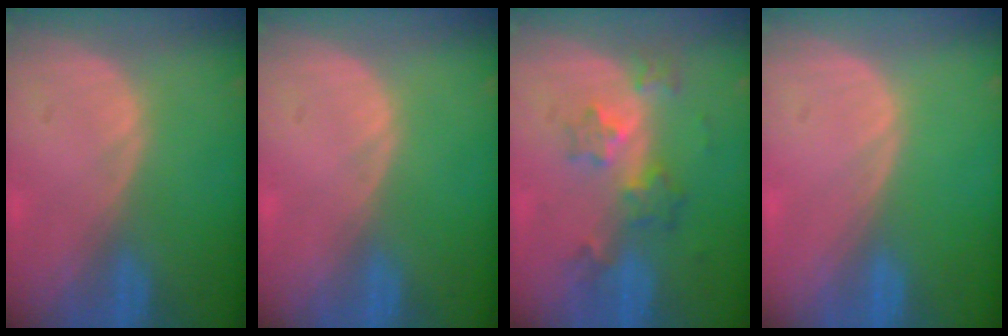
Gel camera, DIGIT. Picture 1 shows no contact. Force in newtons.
{"total": 0.0}
{"total": 5.9, "press": 5.3, "slide": 2.5}
{"total": 0.0}